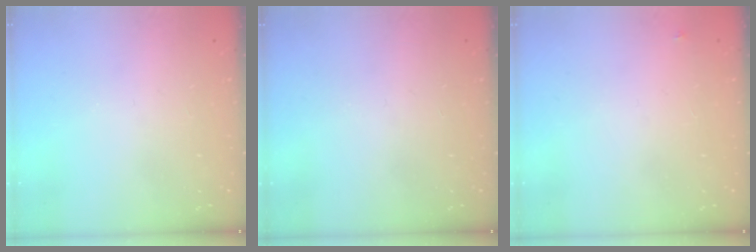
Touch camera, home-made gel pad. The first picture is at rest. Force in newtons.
{"total": 0.0}
{"total": 3.1, "press": 3.1, "slide": 0.3}